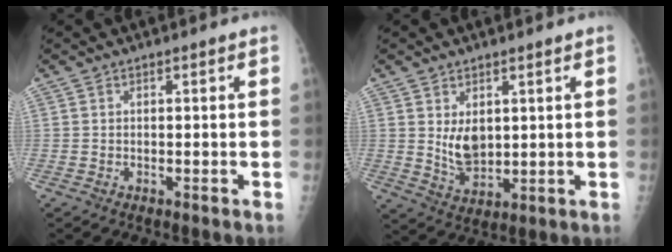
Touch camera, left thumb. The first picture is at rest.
{"total": 6.1, "force": [1.7, 3.8, 4.4], "torque": [-0.061, -0.022, 0.044]}